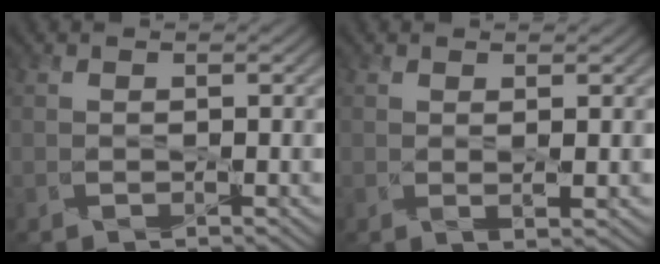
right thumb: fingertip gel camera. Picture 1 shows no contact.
{"total": 1.2, "force": [0.3, 0.3, 1.1], "torque": [-0.025, -0.008, 0.008]}